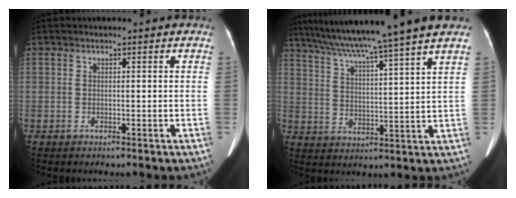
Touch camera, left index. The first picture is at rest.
{"total": 14.4, "force": [11.7, -2.7, 7.9], "torque": [-0.133, -0.004, 0.176]}